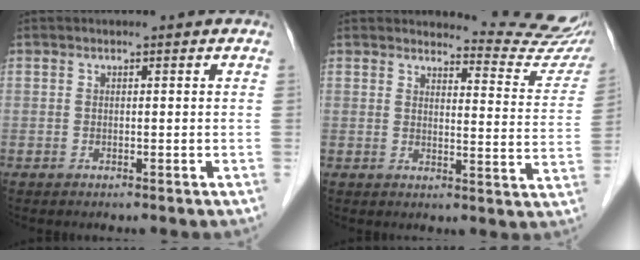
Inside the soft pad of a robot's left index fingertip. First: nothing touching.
{"total": 11.8, "force": [11.7, 0.2, 1.3], "torque": [-0.005, -0.086, 0.116]}